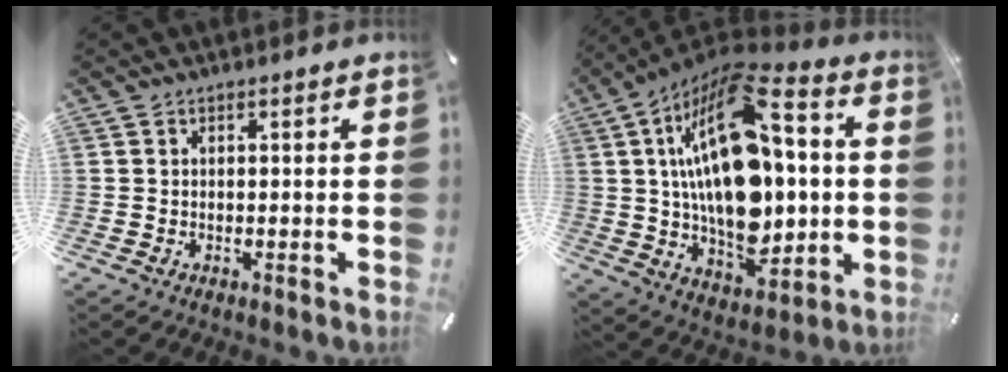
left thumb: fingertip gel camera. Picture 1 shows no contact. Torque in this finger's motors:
{"motor_torque": [2.48, 2.53, 2.77, 0.00, 0.81]}